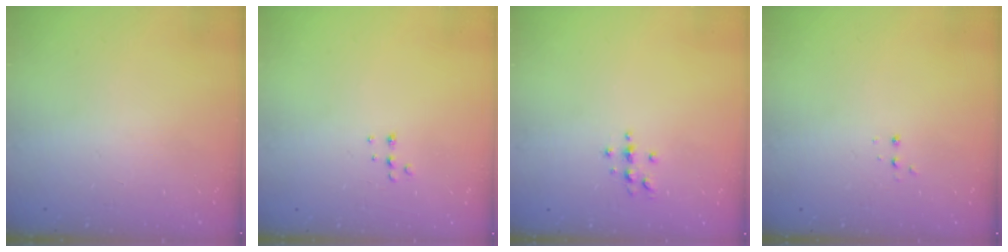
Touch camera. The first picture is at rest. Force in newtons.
{"total": 4.5, "press": 4.4, "slide": 0.7}
{"total": 3.3, "press": 3.3, "slide": 0.4}
{"total": 2.8, "press": 2.8, "slide": 0.5}